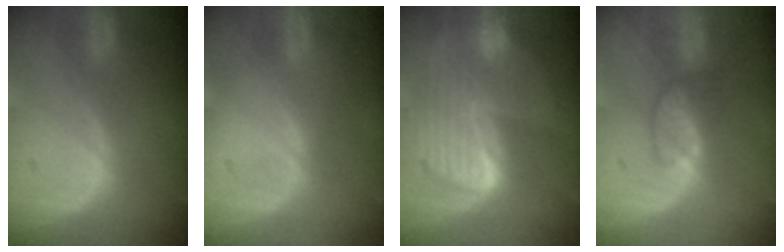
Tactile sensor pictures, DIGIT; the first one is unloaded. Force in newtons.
{"total": 0.0}
{"total": 10.1, "press": 8.7, "slide": 5.1}
{"total": 3.5, "press": 3.4, "slide": 0.9}